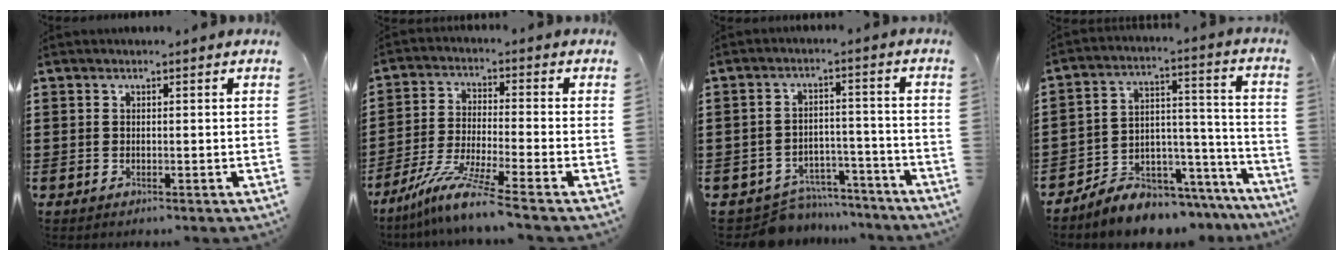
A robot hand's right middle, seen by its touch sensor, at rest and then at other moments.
{"total": 8.2, "force": [-6.6, -0.1, 5.0], "torque": [-0.103, -0.013, -0.128]}
{"total": 6.3, "force": [-6.1, 1.6, 0.6], "torque": [-0.012, 0.019, -0.120]}
{"total": 6.9, "force": [-6.7, 1.8, 0.2], "torque": [-0.005, 0.009, -0.129]}